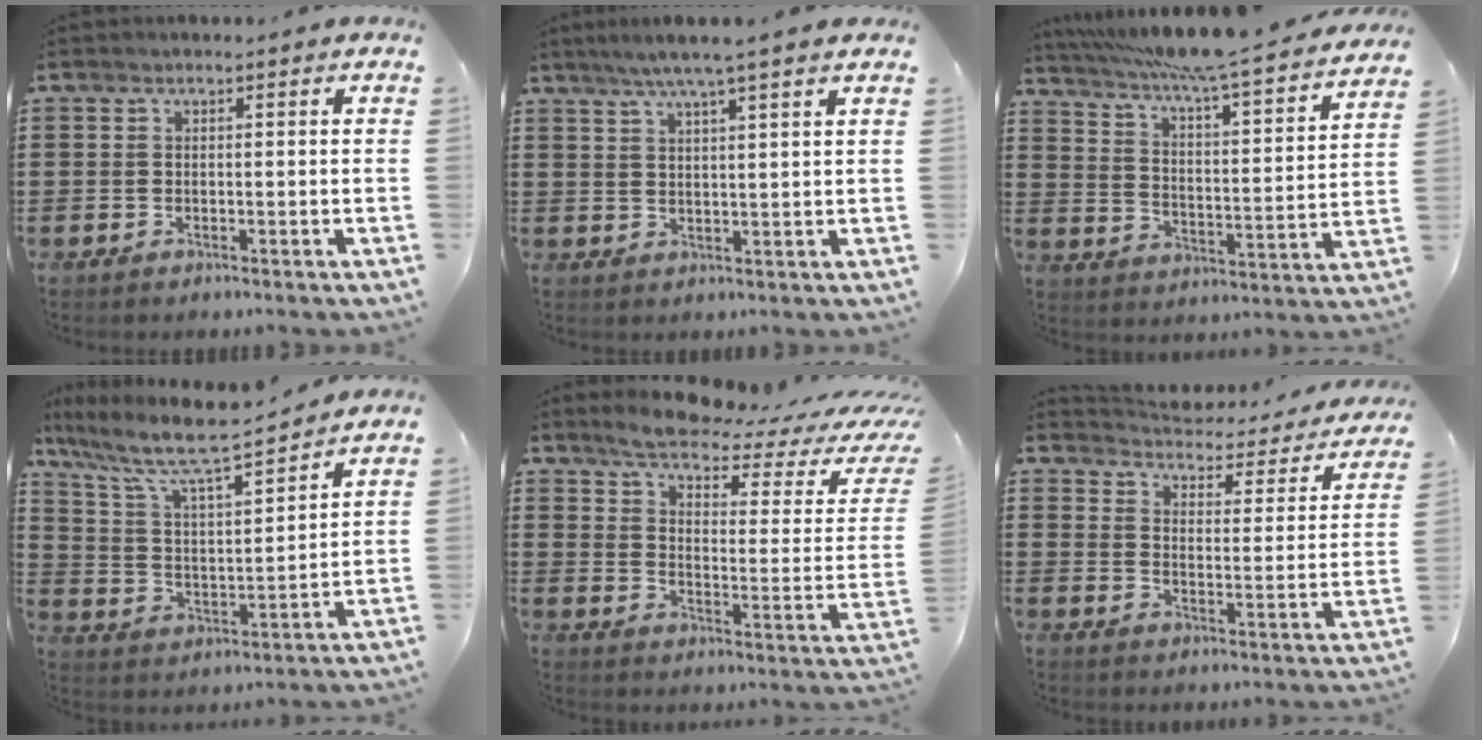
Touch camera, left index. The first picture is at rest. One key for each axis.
{"total": 4.7, "fx": 3.6, "fy": -0.6, "fz": 2.9, "tx": -0.065, "ty": -0.009, "tz": 0.062}
{"total": 7.3, "fx": 6.5, "fy": -0.9, "fz": 3.2, "tx": -0.090, "ty": -0.055, "tz": 0.104}
{"total": 9.2, "fx": 7.7, "fy": 1.1, "fz": 4.9, "tx": -0.130, "ty": -0.049, "tz": 0.126}
{"total": 6.0, "fx": 5.1, "fy": 0.7, "fz": 3.0, "tx": -0.076, "ty": -0.037, "tz": 0.083}
{"total": 2.9, "fx": 2.9, "fy": 0.4, "fz": 0.4, "tx": -0.030, "ty": -0.030, "tz": 0.042}